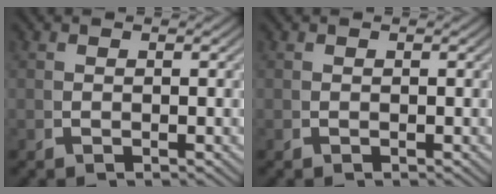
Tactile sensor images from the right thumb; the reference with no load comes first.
{"total": 0.0}